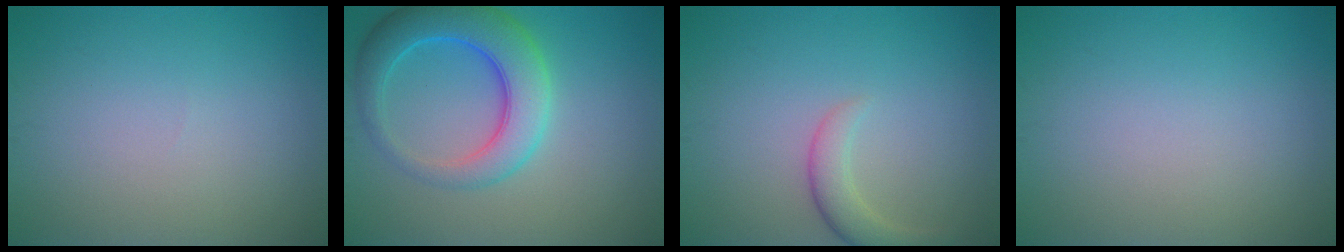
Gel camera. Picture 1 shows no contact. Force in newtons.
{"total": 6.7, "press": 6.7, "slide": 0.4}
{"total": 2.6, "press": 2.6, "slide": 0.3}
{"total": 0.0}